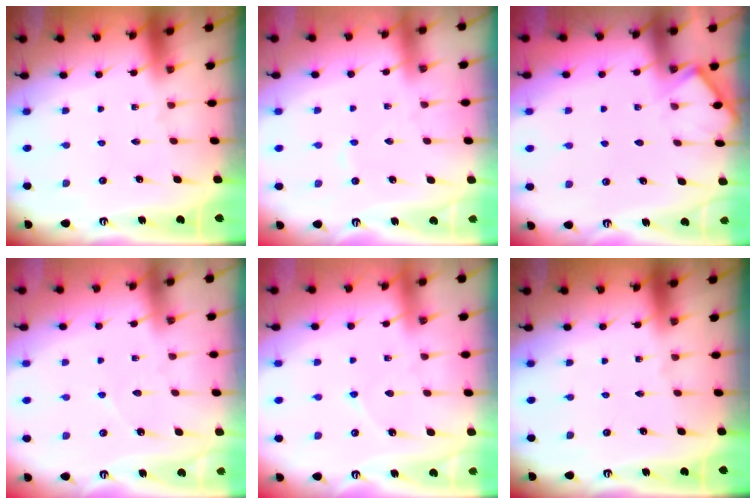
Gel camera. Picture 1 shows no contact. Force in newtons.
{"total": 2.7, "press": 2.7, "slide": 0.4}
{"total": 5.5, "press": 5.5, "slide": 0.4}
{"total": 2.7, "press": 2.7, "slide": 0.4}
{"total": 5.4, "press": 5.4, "slide": 0.4}
{"total": 0.0}